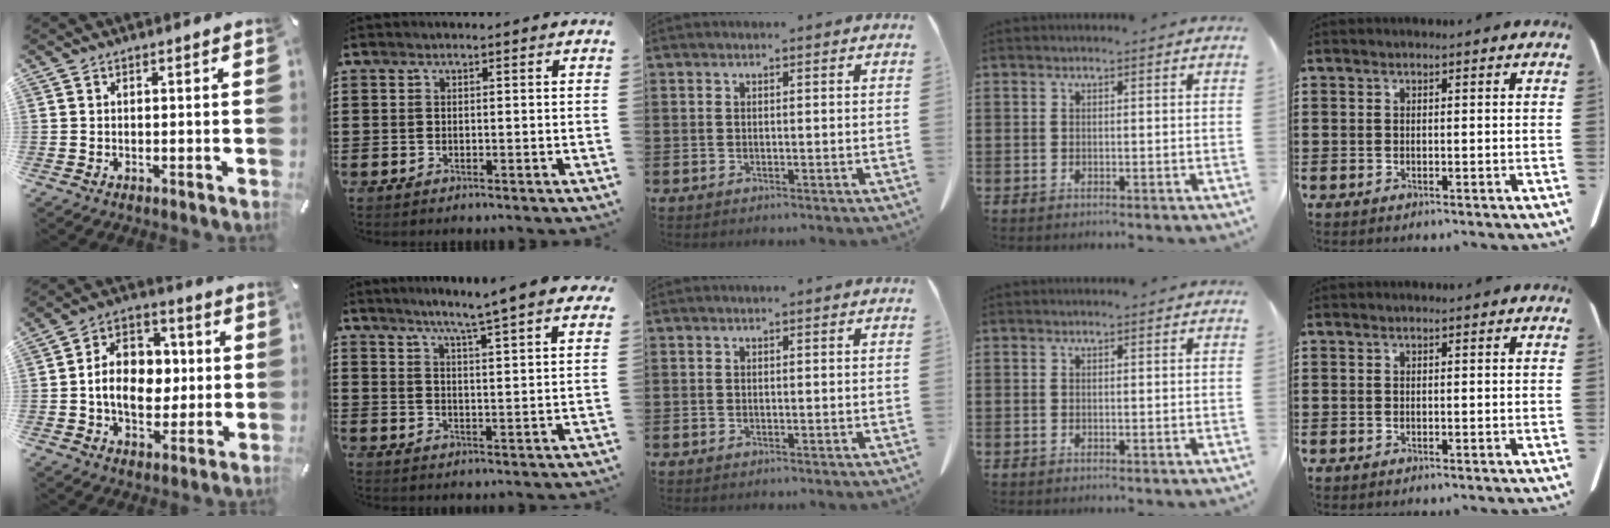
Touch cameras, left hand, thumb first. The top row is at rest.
{"thumb": {"total": 12.5, "force": [-0.7, 9.9, 7.7], "torque": [-0.126, 0.018, -0.007]}, "index": {"total": 5.5, "force": [4.8, -1.4, 2.3], "torque": [-0.064, -0.033, 0.077]}}